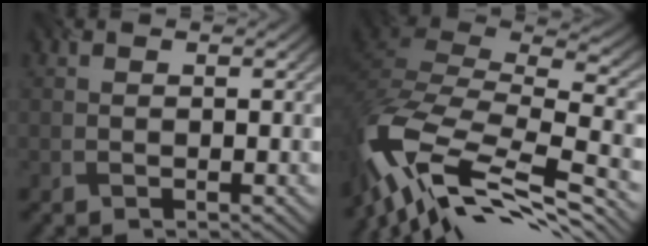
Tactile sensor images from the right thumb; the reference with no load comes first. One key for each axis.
{"total": 14.8, "fx": -9.7, "fy": 5.7, "fz": 9.6, "tx": -0.247, "ty": -0.003, "tz": -0.171}